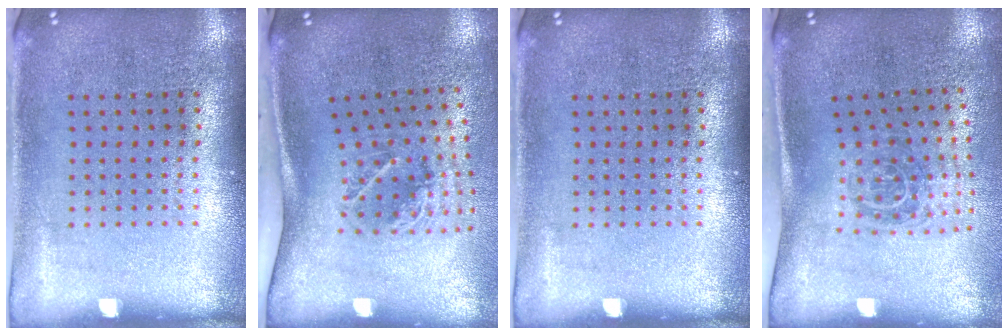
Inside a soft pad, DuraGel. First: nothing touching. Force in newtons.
{"total": 2.1, "press": 1.3, "slide": 1.7}
{"total": 0.0}
{"total": 1.8, "press": 1.2, "slide": 1.4}